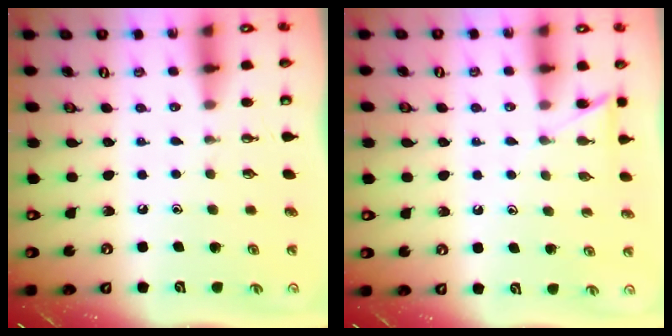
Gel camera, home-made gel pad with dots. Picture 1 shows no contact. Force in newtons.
{"total": 4.5, "press": 4.5, "slide": 0.6}